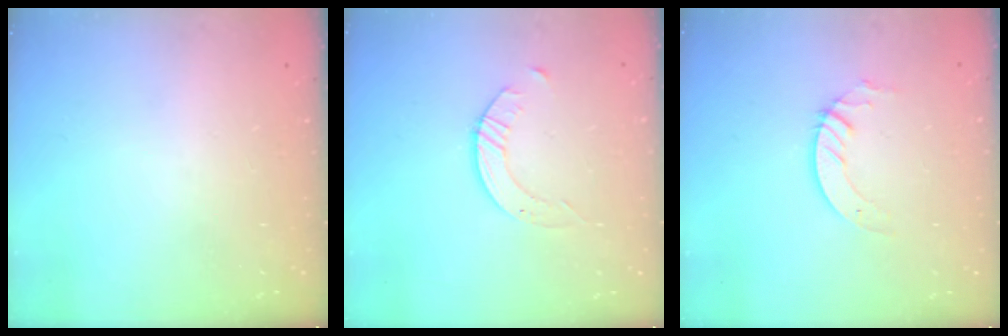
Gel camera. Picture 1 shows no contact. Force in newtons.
{"total": 2.6, "press": 2.6, "slide": 0.3}
{"total": 3.4, "press": 3.4, "slide": 0.3}